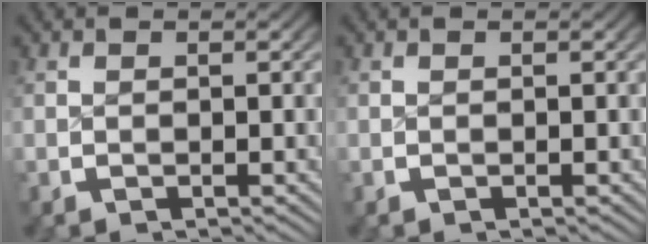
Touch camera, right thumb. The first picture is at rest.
{"total": 0.0}